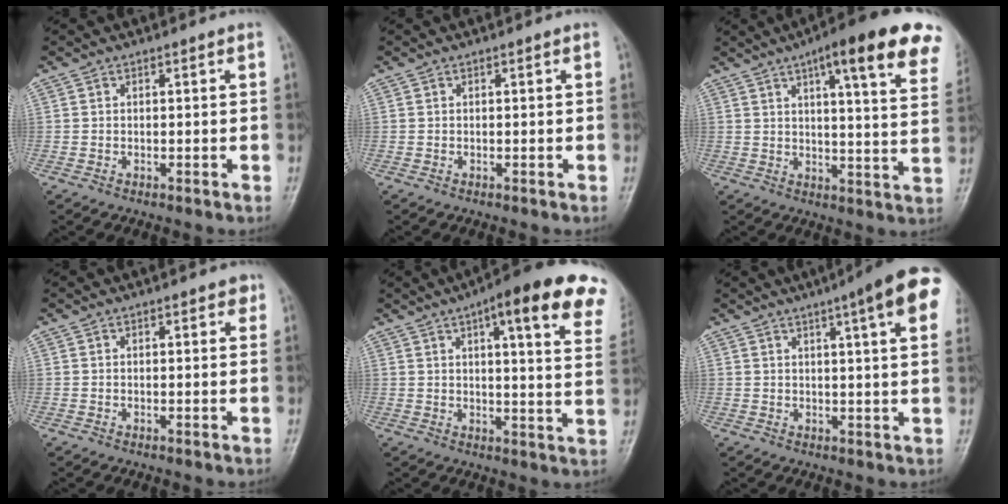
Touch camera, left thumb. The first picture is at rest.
{"total": 0.0}
{"total": 20.7, "force": [12.2, 3.9, 16.3], "torque": [-0.200, -0.028, 0.144]}
{"total": 1.8, "force": [0.9, 0.9, 1.3], "torque": [-0.007, 0.000, 0.008]}
{"total": 20.6, "force": [11.8, 4.5, 16.3], "torque": [-0.194, -0.024, 0.134]}
{"total": 14.7, "force": [7.1, 2.3, 12.6], "torque": [-0.158, 0.000, 0.081]}